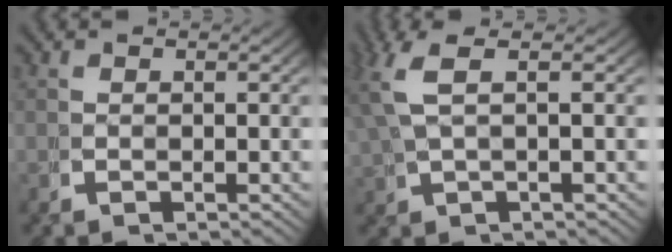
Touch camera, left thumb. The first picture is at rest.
{"total": 3.6, "force": [1.5, 1.0, 3.2], "torque": [-0.072, 0.007, 0.034]}